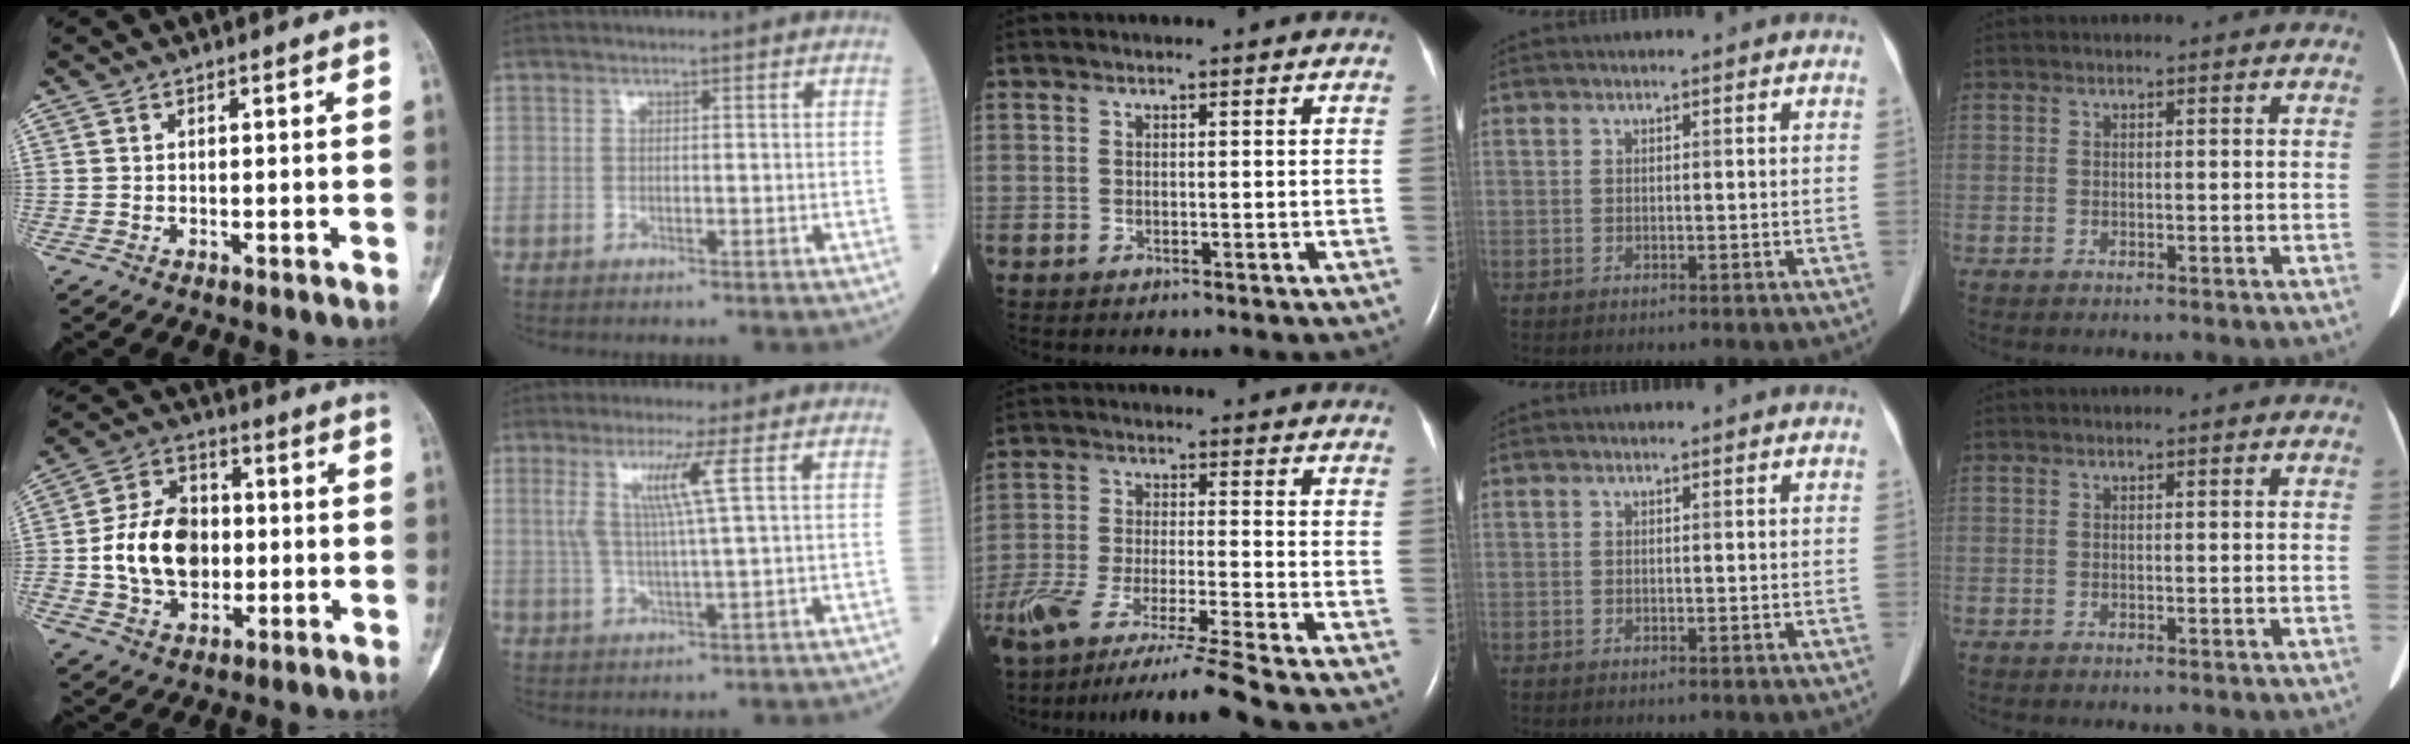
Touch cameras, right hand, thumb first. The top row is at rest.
{"thumb": {"total": 14.5, "force": [-0.8, 10.6, 9.9], "torque": [-0.146, 0.022, -0.015]}, "index": {"total": 6.6, "force": [2.2, -0.9, 6.1], "torque": [-0.124, 0.002, 0.046]}, "middle": {"total": 15.9, "force": [-13.3, -2.3, 8.4], "torque": [-0.157, -0.052, -0.229]}}